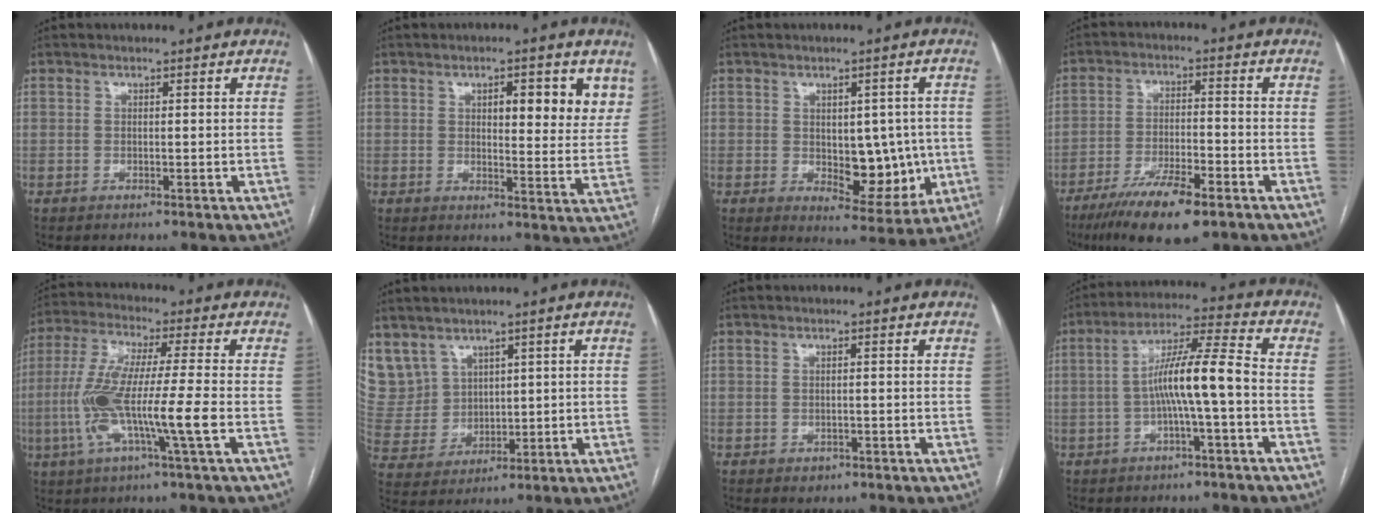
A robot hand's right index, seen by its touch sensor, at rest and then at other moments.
{"total": 8.5, "force": [4.1, 2.8, 7.0], "torque": [-0.077, -0.005, 0.049]}
{"total": 9.1, "force": [-0.7, 5.0, 7.5], "torque": [-0.080, 0.006, 0.007]}
{"total": 11.6, "force": [-7.6, 2.3, 8.4], "torque": [-0.146, -0.023, -0.127]}
{"total": 12.6, "force": [-3.0, -0.2, 12.3], "torque": [-0.254, -0.007, -0.065]}
{"total": 11.0, "force": [6.2, 8.8, 2.0], "torque": [-0.073, 0.043, 0.158]}
{"total": 1.3, "force": [-0.6, 1.0, 0.4], "torque": [-0.004, 0.003, -0.003]}
{"total": 9.5, "force": [-1.6, 0.1, 9.3], "torque": [-0.168, 0.025, -0.033]}